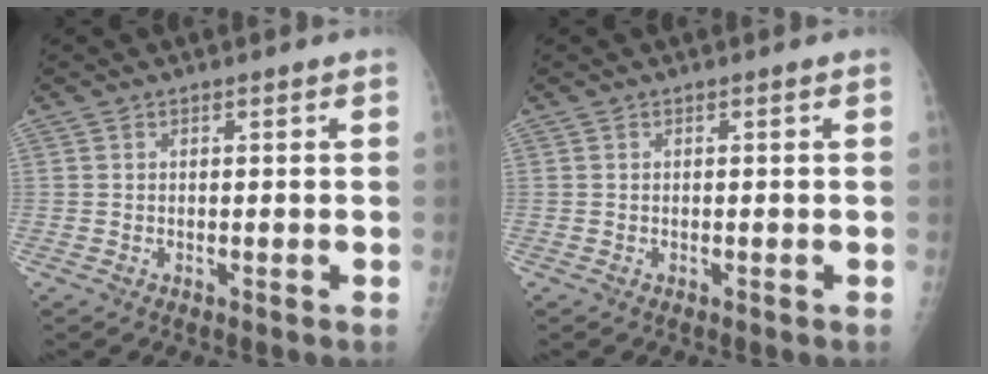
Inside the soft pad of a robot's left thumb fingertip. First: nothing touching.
{"total": 0.0}